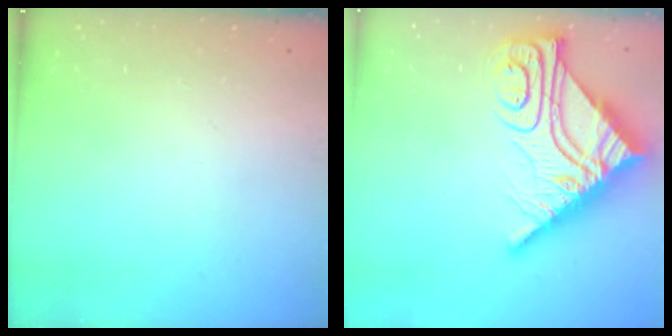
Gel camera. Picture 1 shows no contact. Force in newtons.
{"total": 18.5, "press": 18.4, "slide": 2.0}